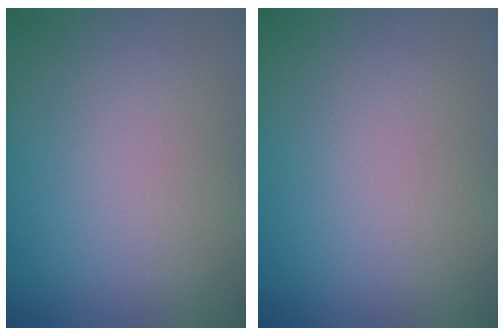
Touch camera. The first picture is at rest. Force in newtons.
{"total": 0.0}